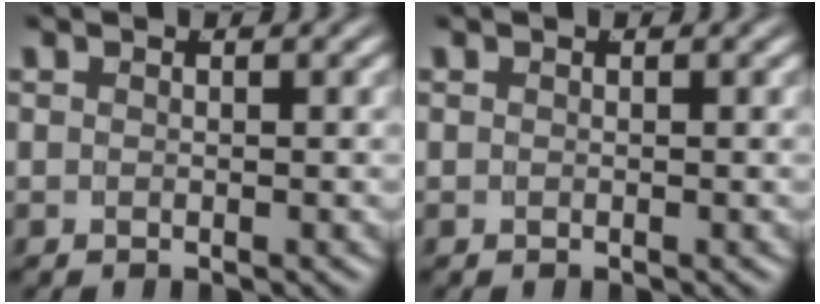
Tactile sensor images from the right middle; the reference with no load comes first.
{"total": 0.0}